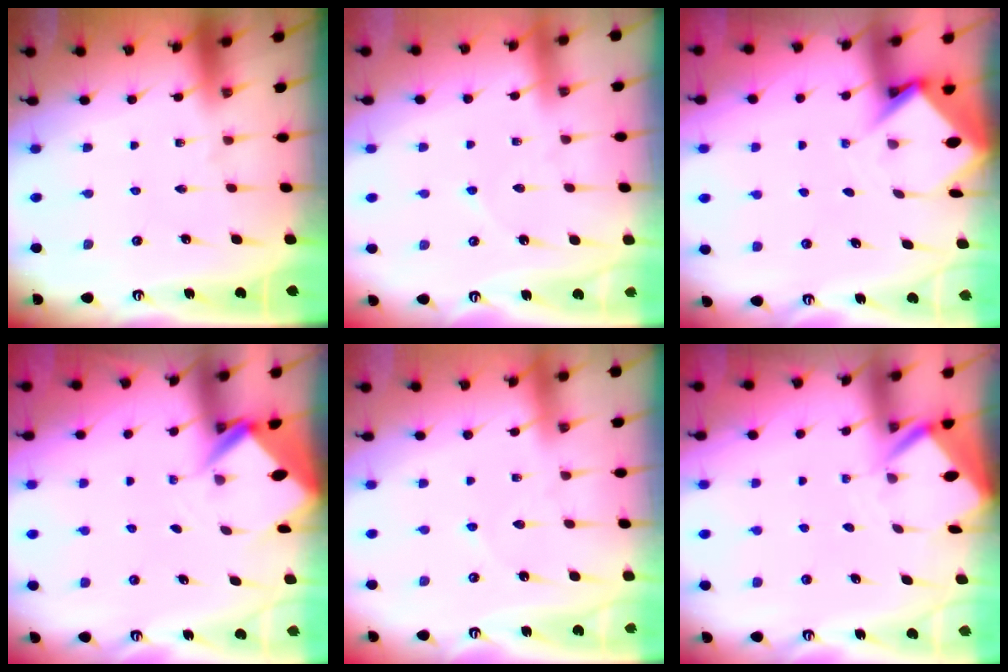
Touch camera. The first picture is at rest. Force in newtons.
{"total": 2.9, "press": 2.9, "slide": 0.4}
{"total": 4.3, "press": 4.3, "slide": 0.3}
{"total": 3.4, "press": 3.4, "slide": 0.3}
{"total": 2.6, "press": 2.6, "slide": 0.3}
{"total": 3.2, "press": 3.2, "slide": 0.3}